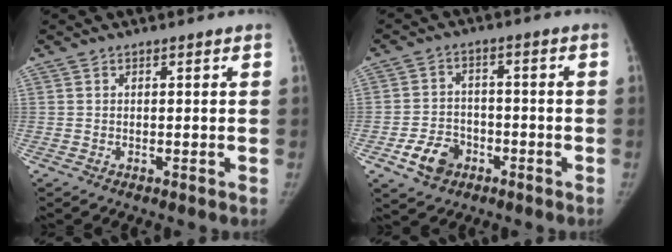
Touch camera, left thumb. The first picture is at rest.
{"total": 7.3, "force": [-3.6, 5.5, 3.2], "torque": [-0.039, 0.021, -0.060]}